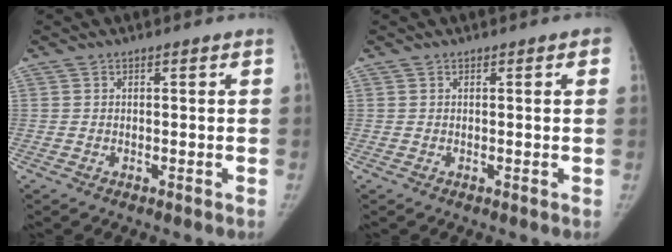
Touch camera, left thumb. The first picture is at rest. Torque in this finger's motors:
{"motor_torque": [-0.06, -0.05, 0.31, 0.17, 0.00]}